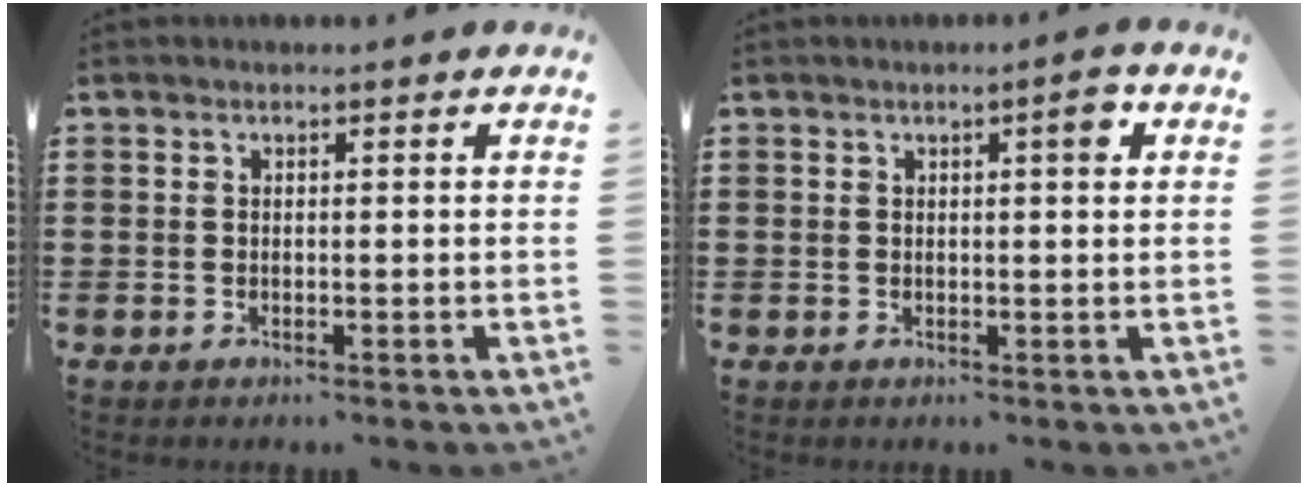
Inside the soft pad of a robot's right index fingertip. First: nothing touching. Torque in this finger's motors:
{"motor_torque": [0.50, -0.09, 0.04, 0.05]}